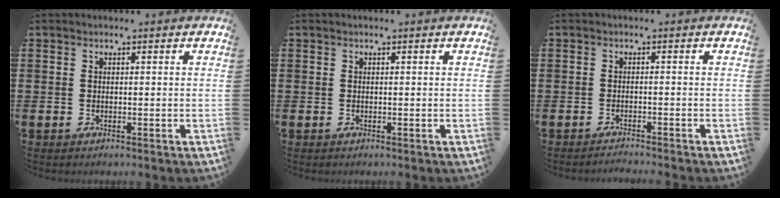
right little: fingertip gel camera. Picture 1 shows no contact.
{"total": 0.0}
{"total": 1.1, "force": [-1.1, -0.2, 0.0], "torque": [0.000, 0.001, -0.022]}